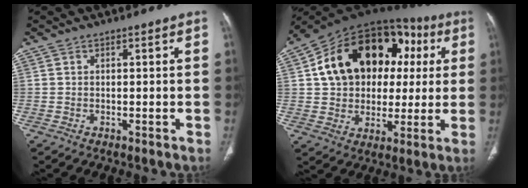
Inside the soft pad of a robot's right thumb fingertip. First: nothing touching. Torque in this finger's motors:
{"motor_torque": [0.69, 4.31, 0.96, 0.58, 0.20]}